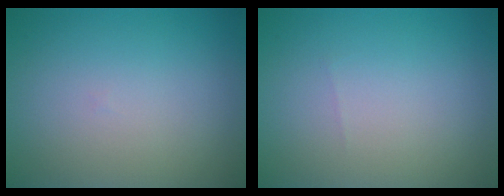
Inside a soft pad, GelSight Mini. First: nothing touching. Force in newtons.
{"total": 0.0}